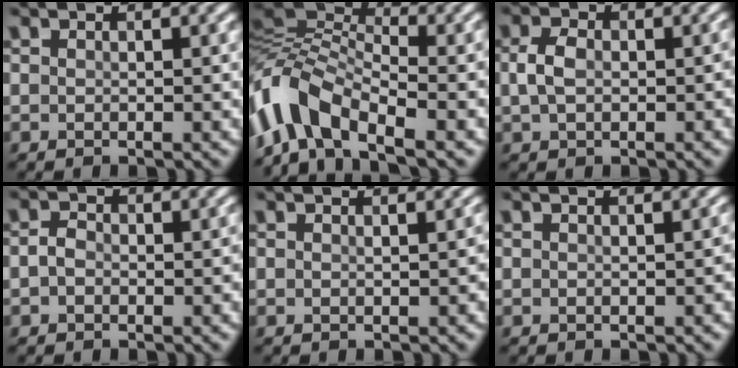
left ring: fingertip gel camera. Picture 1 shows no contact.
{"total": 9.5, "force": [-6.0, 4.3, 6.0], "torque": [-0.116, 0.015, -0.131]}
{"total": 3.4, "force": [-0.3, 2.5, 2.2], "torque": [-0.052, -0.003, -0.016]}
{"total": 1.8, "force": [-0.9, 1.5, 0.6], "torque": [-0.015, -0.001, -0.028]}
{"total": 0.6, "force": [0.4, -0.4, 0.2], "torque": [-0.007, 0.007, -0.003]}
{"total": 0.5, "force": [0.0, 0.0, 0.5], "torque": [-0.007, 0.001, -0.004]}